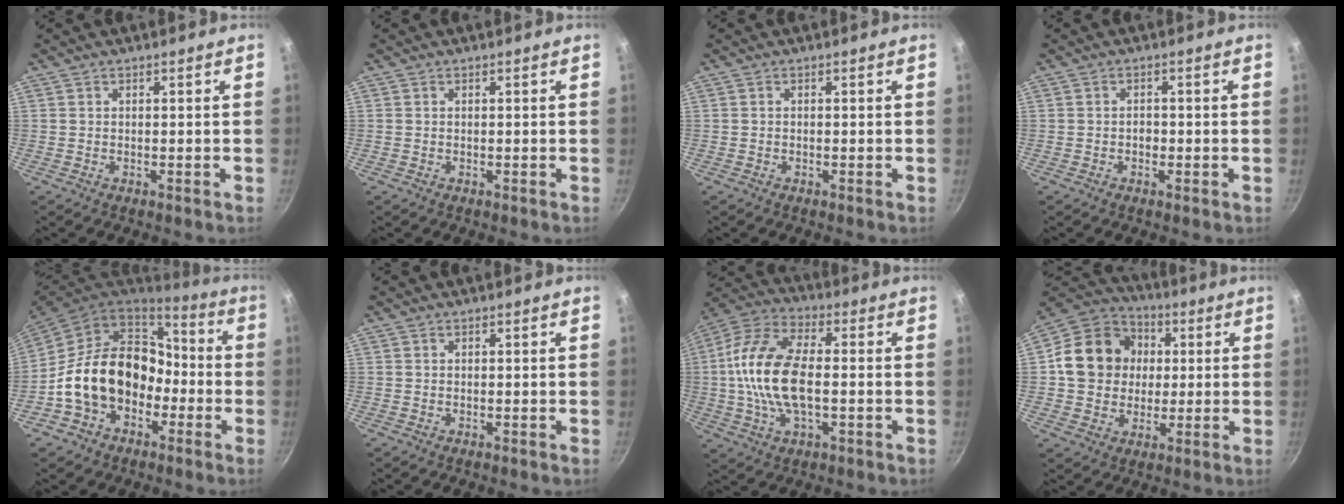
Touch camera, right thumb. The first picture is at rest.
{"total": 0.0}
{"total": 0.0}
{"total": 1.6, "force": [-0.5, 1.2, 1.0], "torque": [-0.013, 0.005, -0.009]}
{"total": 18.7, "force": [-4.1, 14.2, 11.5], "torque": [-0.164, 0.066, -0.070]}
{"total": 0.0}
{"total": 16.6, "force": [-0.9, 8.5, 14.3], "torque": [-0.275, 0.031, -0.032]}
{"total": 15.6, "force": [1.8, 13.6, 7.5], "torque": [-0.101, 0.023, 0.021]}